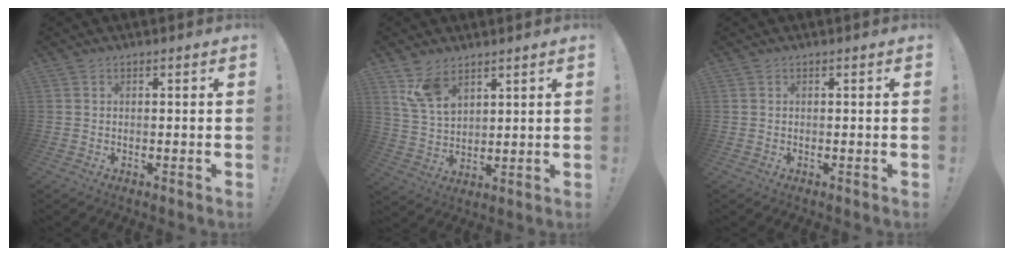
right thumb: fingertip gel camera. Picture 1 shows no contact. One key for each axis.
{"total": 9.2, "fx": 6.3, "fy": 4.7, "fz": 4.8, "tx": -0.088, "ty": -0.029, "tz": 0.124}
{"total": 0.0}